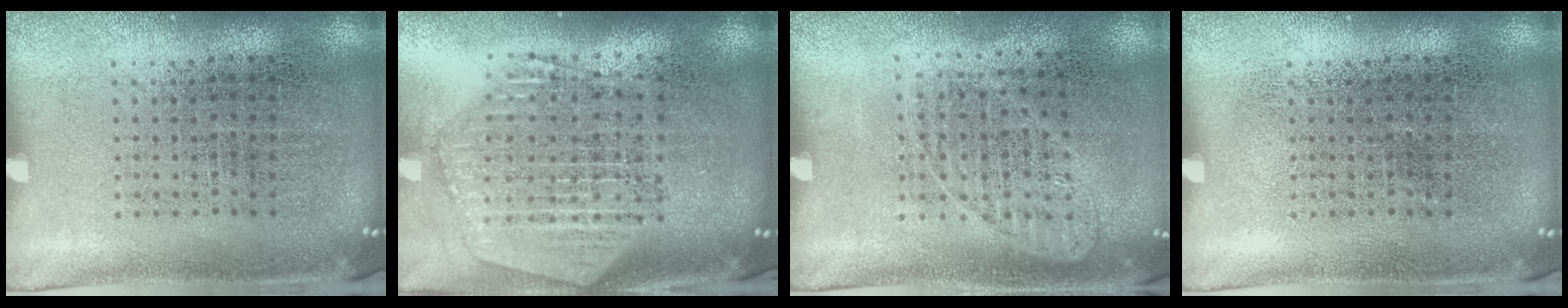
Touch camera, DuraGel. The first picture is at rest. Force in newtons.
{"total": 2.5, "press": 2.1, "slide": 1.3}
{"total": 0.9, "press": 0.9, "slide": 0.1}
{"total": 0.0}